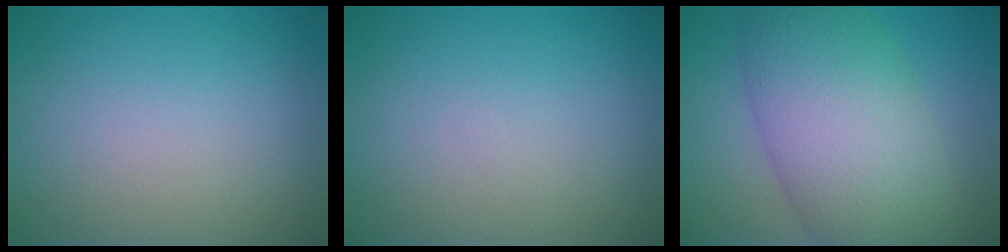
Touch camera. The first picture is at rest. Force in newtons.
{"total": 0.0}
{"total": 10.3, "press": 10.3, "slide": 0.3}